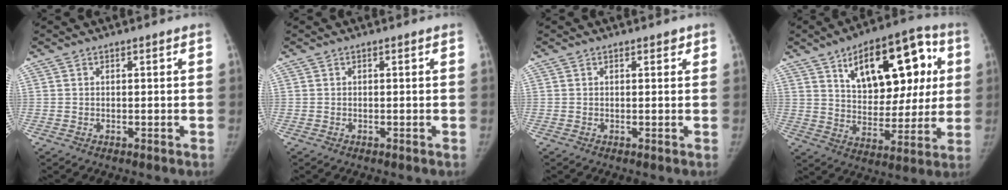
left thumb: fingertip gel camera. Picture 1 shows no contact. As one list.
[{"total": 0.0}, {"total": 1.1, "force": [0.8, 0.6, 0.6], "torque": [0.000, -0.003, 0.008]}, {"total": 22.4, "force": [7.8, 11.7, 17.5], "torque": [-0.198, -0.004, 0.120]}]